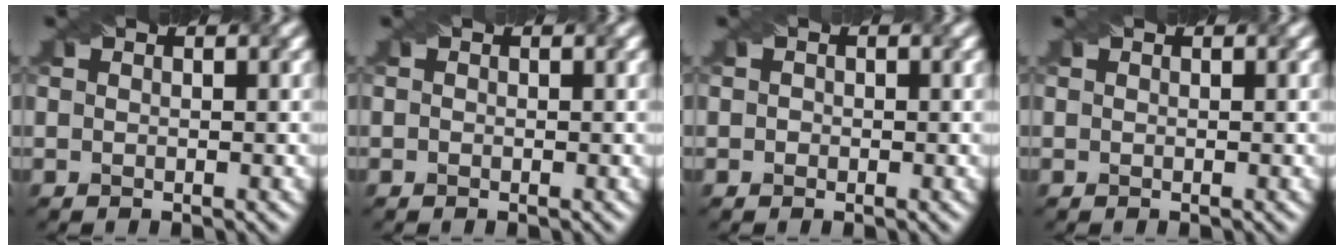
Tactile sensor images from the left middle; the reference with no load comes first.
{"total": 0.0}
{"total": 0.8, "force": [0.1, 0.7, 0.4], "torque": [0.005, 0.016, -0.010]}
{"total": 0.0}